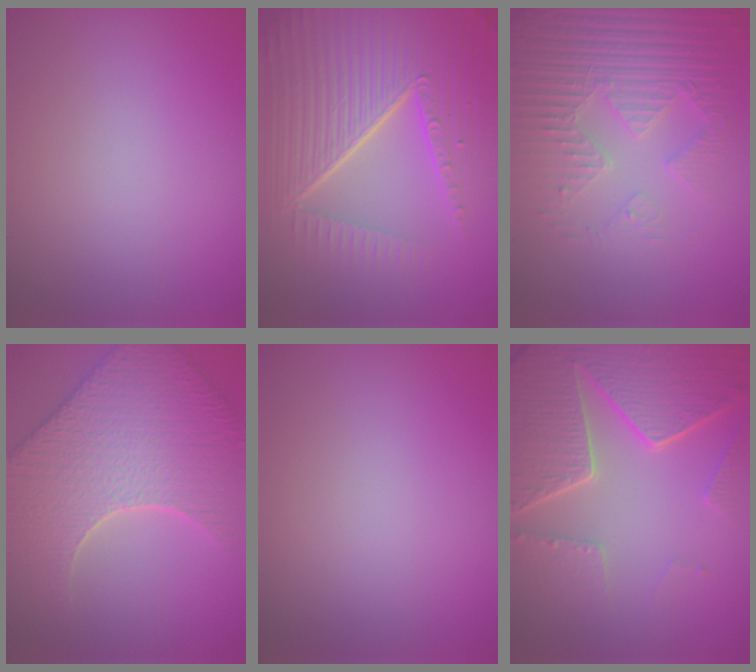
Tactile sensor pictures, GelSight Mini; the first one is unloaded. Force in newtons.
{"total": 10.8, "press": 6.7, "slide": 8.4}
{"total": 4.6, "press": 4.4, "slide": 1.1}
{"total": 8.5, "press": 7.2, "slide": 4.6}
{"total": 0.0}
{"total": 8.1, "press": 6.1, "slide": 5.3}